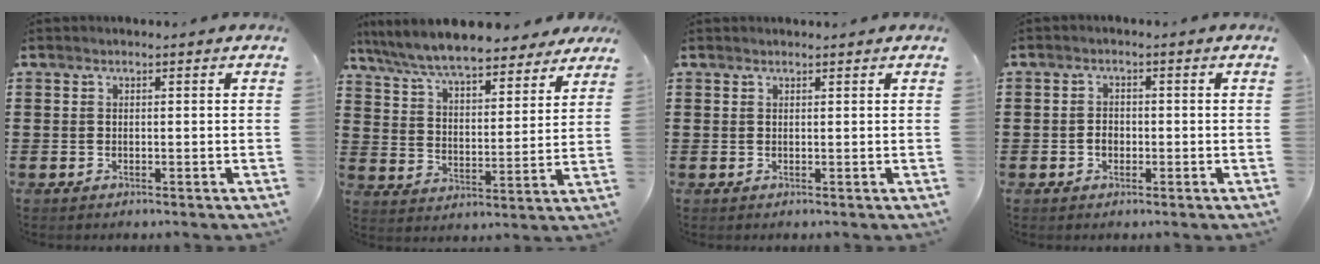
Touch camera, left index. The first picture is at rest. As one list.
[{"total": 8.4, "force": [7.7, 0.9, 3.2], "torque": [-0.096, -0.040, 0.137]}, {"total": 0.6, "force": [0.6, 0.0, 0.2], "torque": [-0.006, -0.002, 0.013]}, {"total": 1.9, "force": [-0.5, 1.4, 1.2], "torque": [-0.026, 0.003, -0.011]}]